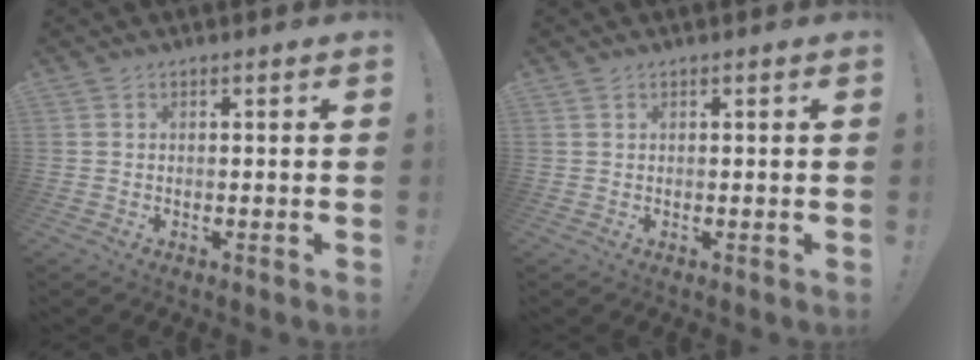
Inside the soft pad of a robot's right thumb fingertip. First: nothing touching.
{"total": 0.9, "force": [-0.5, -0.6, -0.5], "torque": [0.008, 0.004, -0.009]}